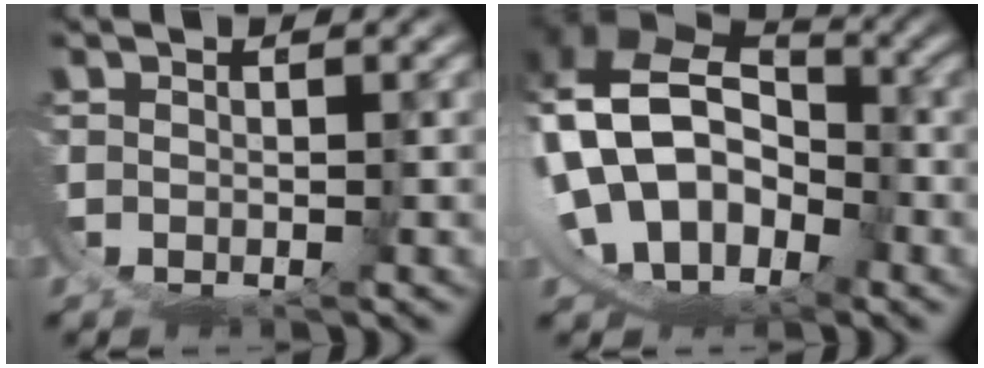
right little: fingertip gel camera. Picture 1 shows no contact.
{"total": 14.4, "force": [1.0, 12.8, 6.4], "torque": [-0.182, -0.029, 0.006]}